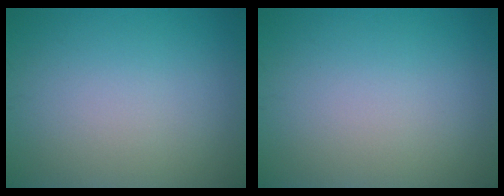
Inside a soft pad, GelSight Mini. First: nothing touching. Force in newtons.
{"total": 0.0}